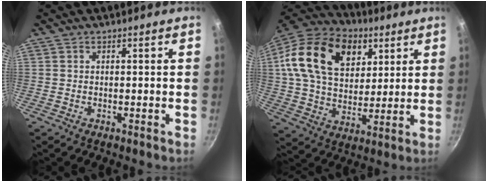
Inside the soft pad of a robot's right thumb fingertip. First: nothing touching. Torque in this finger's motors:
{"motor_torque": [-0.46, 2.21, 0.42, -0.06, 0.22]}